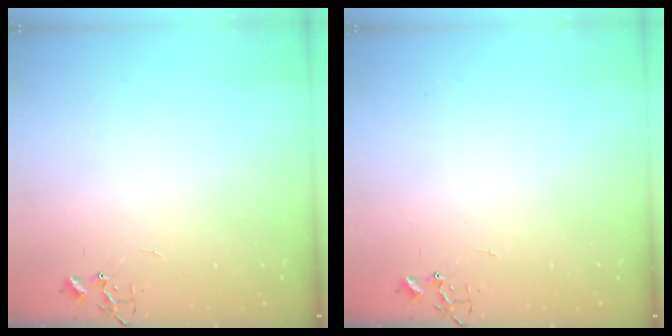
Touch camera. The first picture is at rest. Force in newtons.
{"total": 0.0}